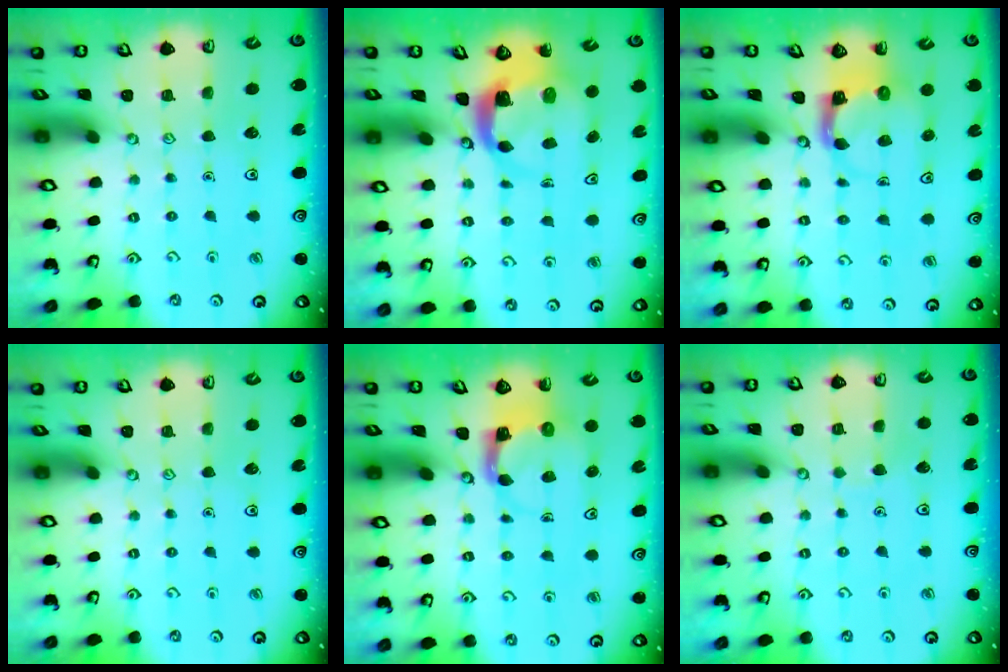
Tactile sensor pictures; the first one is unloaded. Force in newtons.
{"total": 4.8, "press": 4.8, "slide": 0.7}
{"total": 4.0, "press": 3.9, "slide": 0.7}
{"total": 0.0}
{"total": 3.8, "press": 3.8, "slide": 0.6}
{"total": 2.5, "press": 2.5, "slide": 0.2}